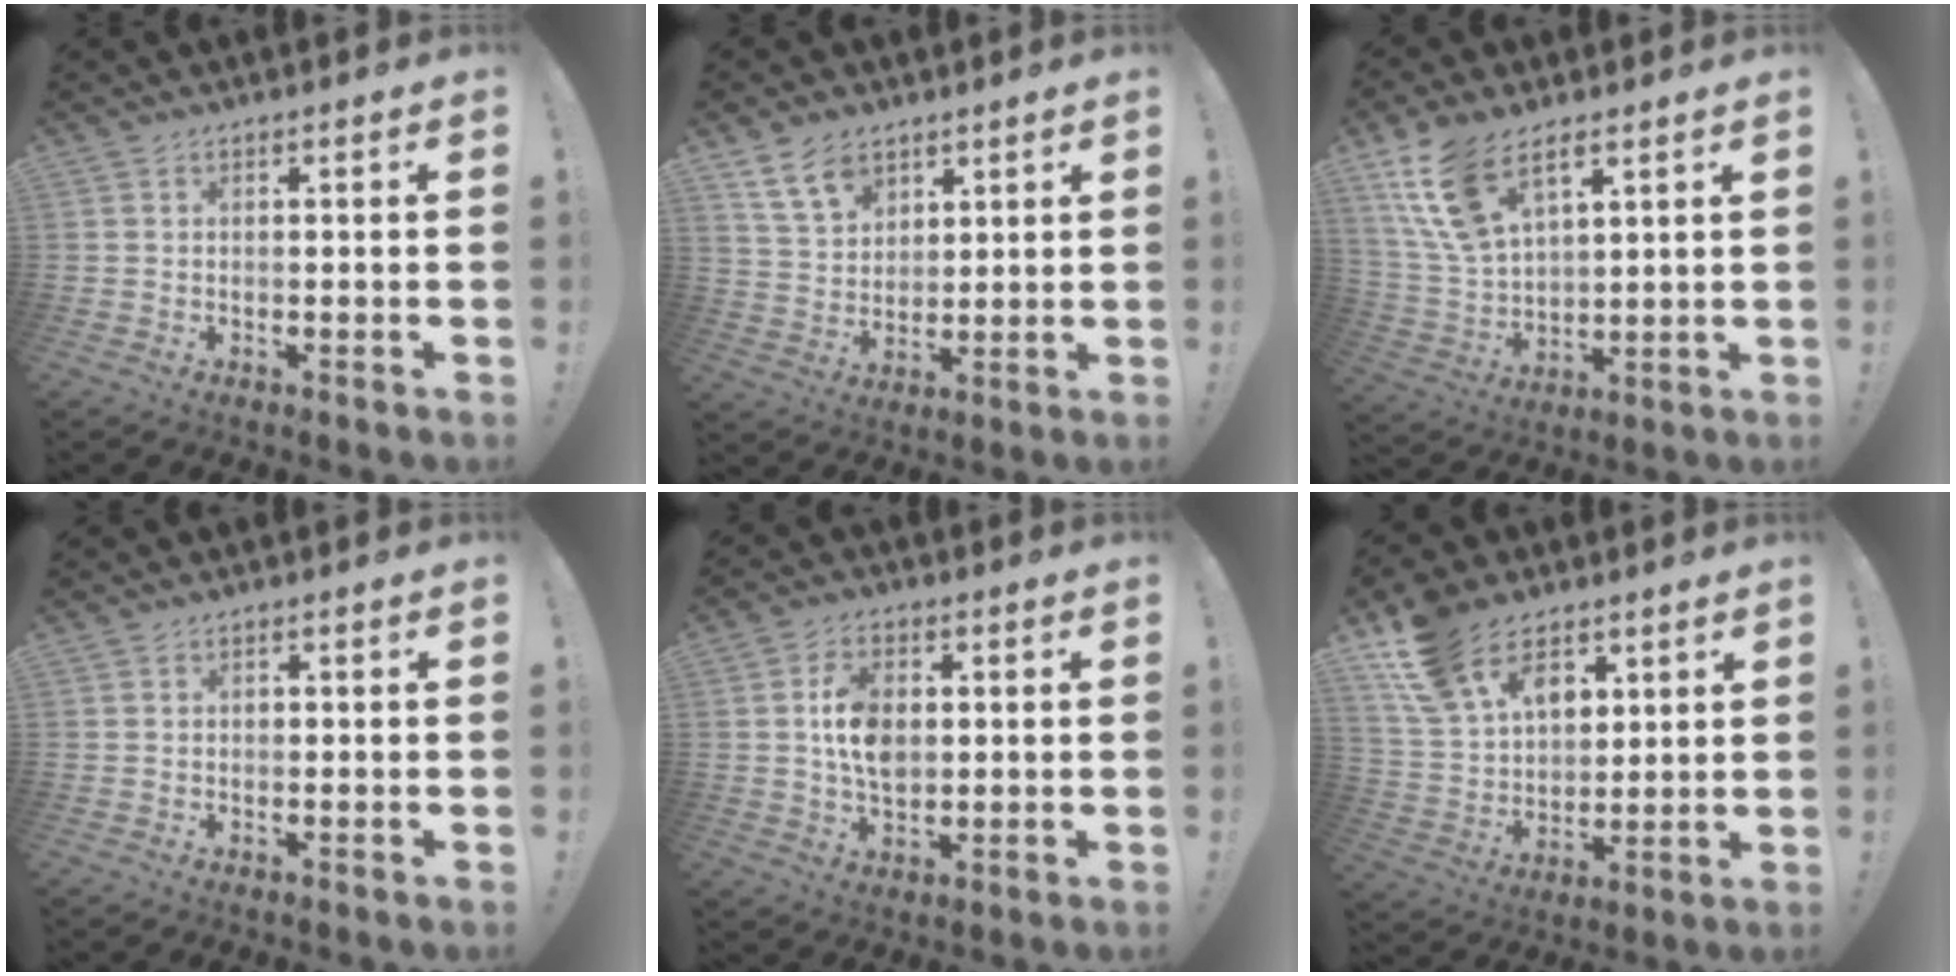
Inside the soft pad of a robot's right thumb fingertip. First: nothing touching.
{"total": 10.7, "force": [6.9, 6.8, 4.6], "torque": [-0.077, -0.034, 0.135]}
{"total": 14.9, "force": [8.8, 7.8, 9.2], "torque": [-0.195, -0.034, 0.168]}
{"total": 0.6, "force": [-0.1, 0.5, 0.2], "torque": [-0.010, 0.004, -0.001]}
{"total": 10.0, "force": [1.0, 7.0, 7.1], "torque": [-0.109, 0.009, 0.022]}
{"total": 18.1, "force": [9.8, 12.0, 9.4], "torque": [-0.178, -0.046, 0.186]}